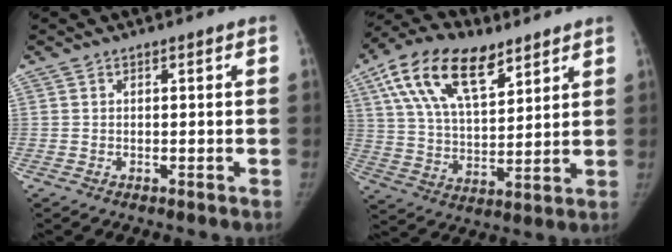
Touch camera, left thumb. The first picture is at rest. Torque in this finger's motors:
{"motor_torque": [0.18, 0.51, 1.30, -1.47, 0.19]}